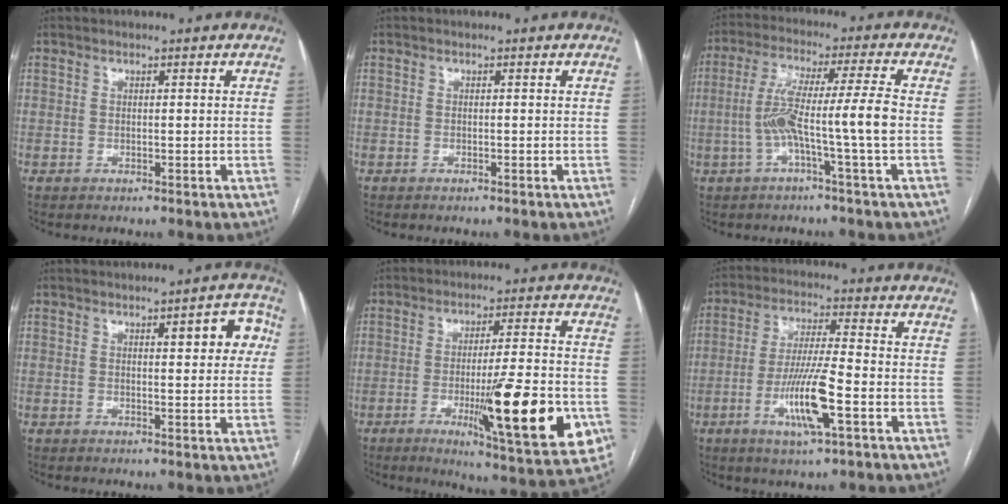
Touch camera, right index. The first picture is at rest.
{"total": 0.0}
{"total": 9.8, "force": [-1.9, -1.2, 9.5], "torque": [-0.188, 0.021, -0.036]}
{"total": 5.6, "force": [1.8, 1.7, 5.1], "torque": [-0.055, 0.013, 0.017]}
{"total": 18.8, "force": [-5.4, 1.9, 17.9], "torque": [-0.229, -0.023, -0.069]}
{"total": 10.5, "force": [-3.8, 0.6, 9.8], "torque": [-0.191, -0.010, -0.070]}